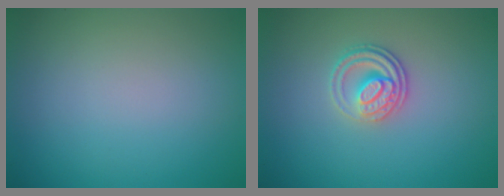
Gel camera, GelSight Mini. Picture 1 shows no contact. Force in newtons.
{"total": 2.8, "press": 2.5, "slide": 1.3}